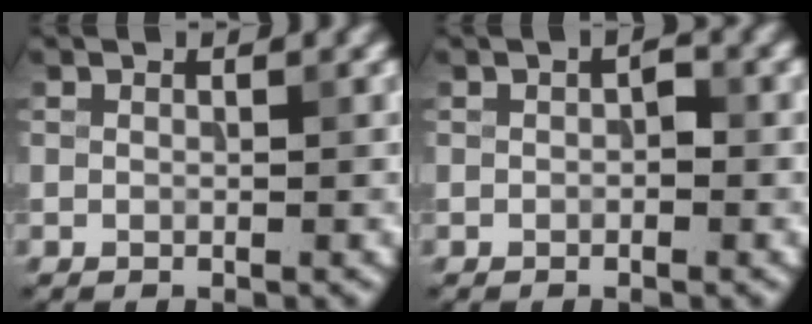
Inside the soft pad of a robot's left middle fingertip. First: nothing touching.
{"total": 1.0, "force": [-0.1, 0.5, 0.8], "torque": [-0.011, 0.002, -0.002]}